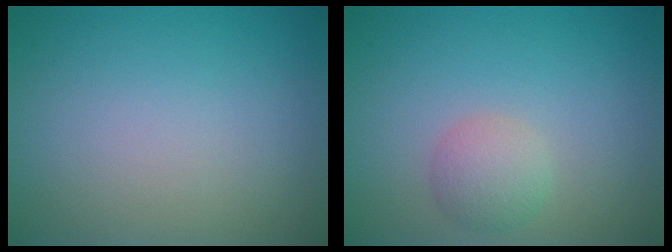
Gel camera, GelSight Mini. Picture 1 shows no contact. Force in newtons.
{"total": 2.3, "press": 2.3, "slide": 0.2}